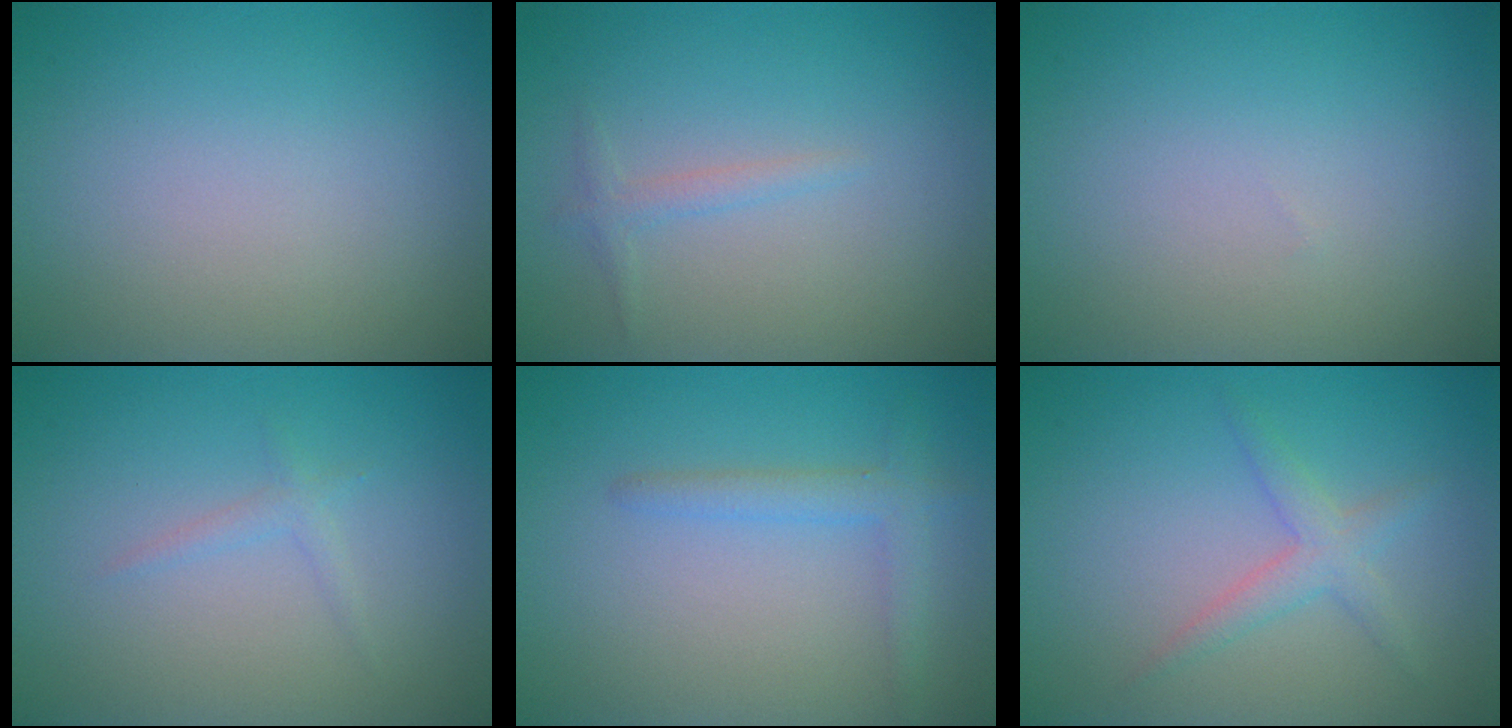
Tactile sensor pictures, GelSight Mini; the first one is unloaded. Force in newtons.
{"total": 1.1, "press": 1.1, "slide": 0.0}
{"total": 0.0}
{"total": 0.9, "press": 0.9, "slide": 0.1}
{"total": 2.1, "press": 2.1, "slide": 0.1}
{"total": 2.1, "press": 2.1, "slide": 0.1}